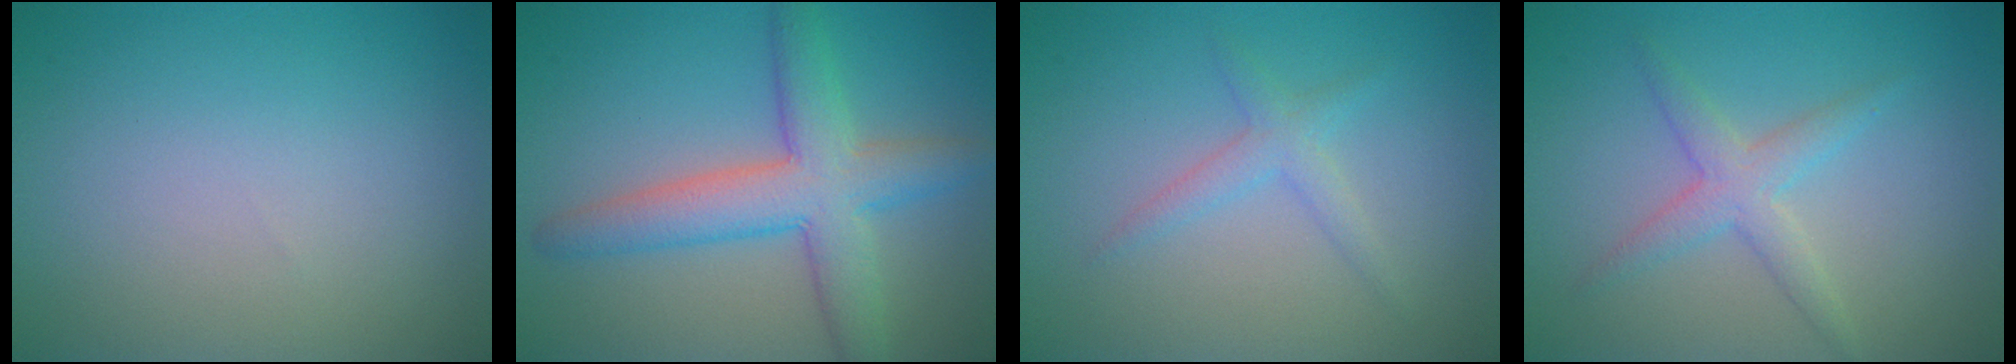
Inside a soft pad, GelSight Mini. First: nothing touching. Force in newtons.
{"total": 6.3, "press": 6.2, "slide": 0.4}
{"total": 1.8, "press": 1.8, "slide": 0.1}
{"total": 2.6, "press": 2.6, "slide": 0.1}